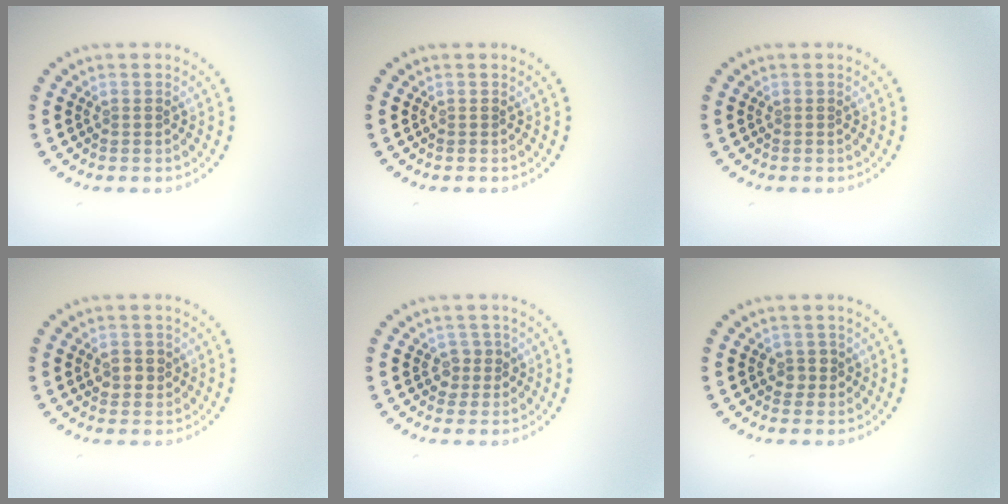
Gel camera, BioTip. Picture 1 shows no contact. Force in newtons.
{"total": 0.0}
{"total": 0.0}
{"total": 1.9, "press": 1.9, "slide": 0.5}
{"total": 1.4, "press": 1.2, "slide": 0.7}
{"total": 1.3, "press": 1.1, "slide": 0.7}